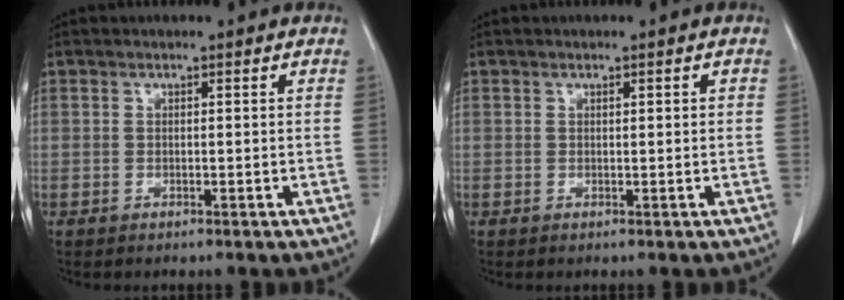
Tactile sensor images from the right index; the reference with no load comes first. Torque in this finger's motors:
{"motor_torque": [-0.02, -0.08, -0.09, -0.01]}